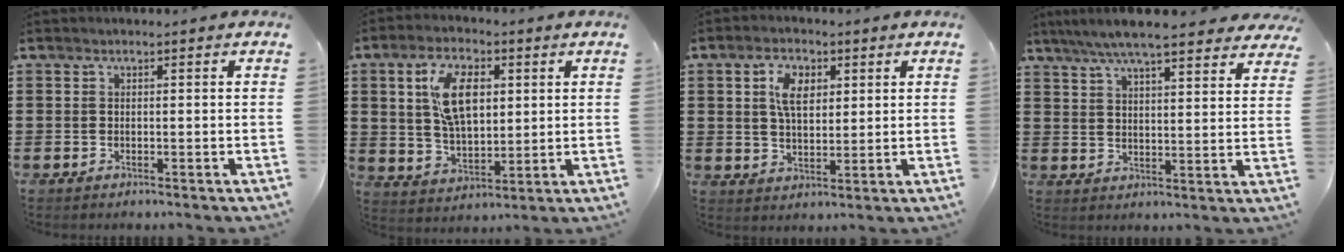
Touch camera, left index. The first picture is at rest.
{"total": 9.6, "force": [3.3, 4.9, 7.6], "torque": [-0.149, 0.007, 0.054]}
{"total": 5.7, "force": [2.2, 3.0, 4.3], "torque": [-0.087, 0.008, 0.037]}
{"total": 7.0, "force": [6.2, 0.5, 3.2], "torque": [-0.084, -0.021, 0.110]}